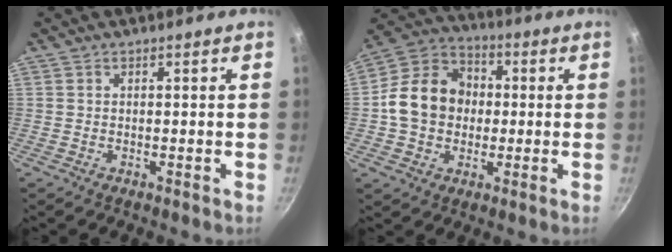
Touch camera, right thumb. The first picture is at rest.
{"total": 14.5, "force": [-0.1, 12.0, 8.3], "torque": [-0.112, 0.028, -0.019]}